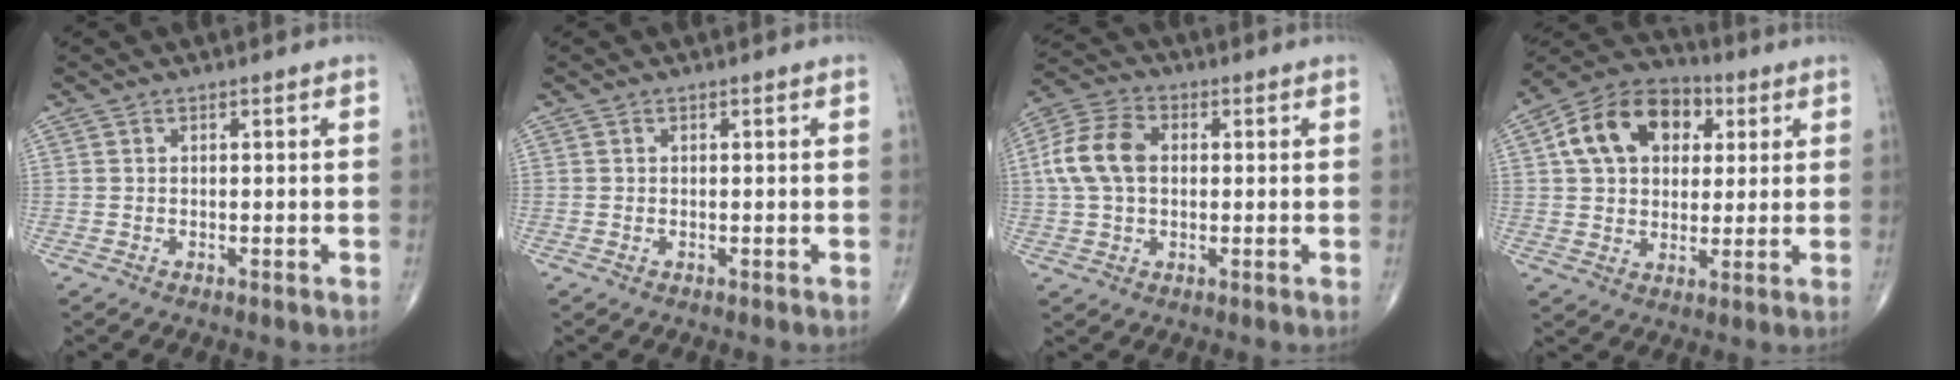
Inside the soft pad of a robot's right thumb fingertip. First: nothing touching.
{"total": 0.0}
{"total": 10.3, "force": [1.0, 7.1, 7.5], "torque": [-0.153, 0.024, 0.014]}
{"total": 15.8, "force": [4.5, 11.1, 10.2], "torque": [-0.148, 0.010, 0.068]}